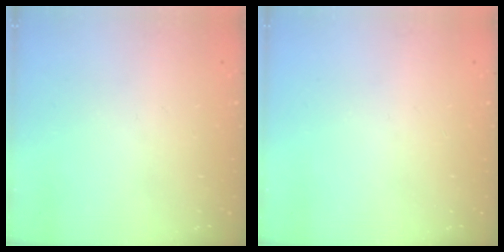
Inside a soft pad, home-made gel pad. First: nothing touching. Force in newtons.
{"total": 0.0}